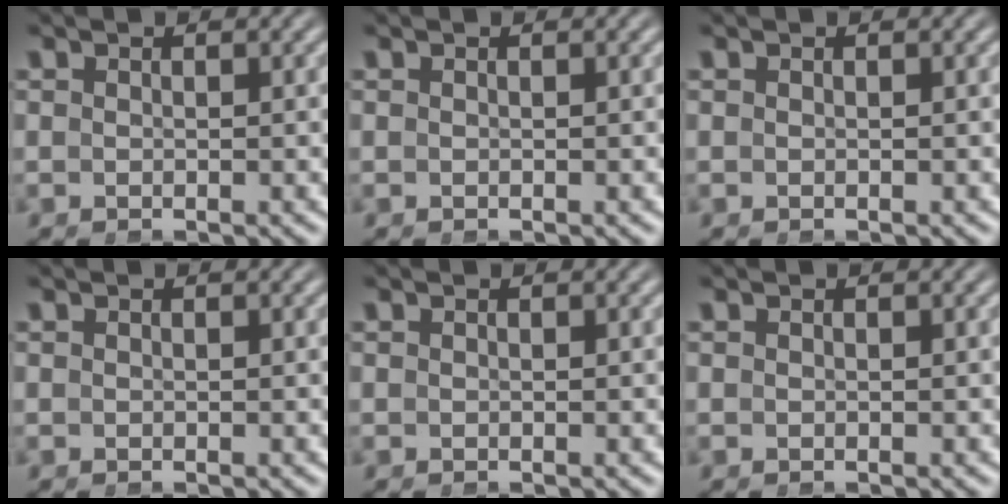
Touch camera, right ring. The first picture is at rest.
{"total": 0.0}
{"total": 0.0}
{"total": 0.0}
{"total": 0.0}
{"total": 0.0}